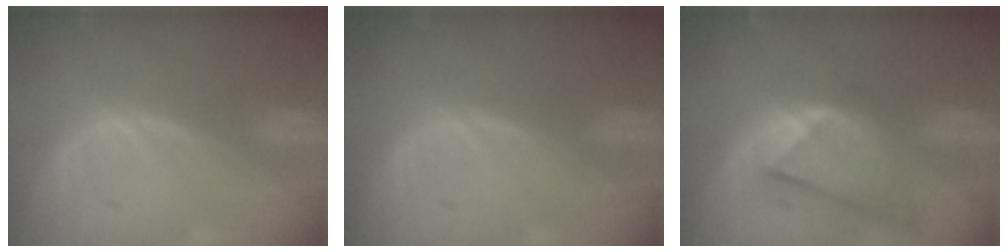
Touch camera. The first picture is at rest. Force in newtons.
{"total": 0.0}
{"total": 8.8, "press": 7.6, "slide": 4.3}